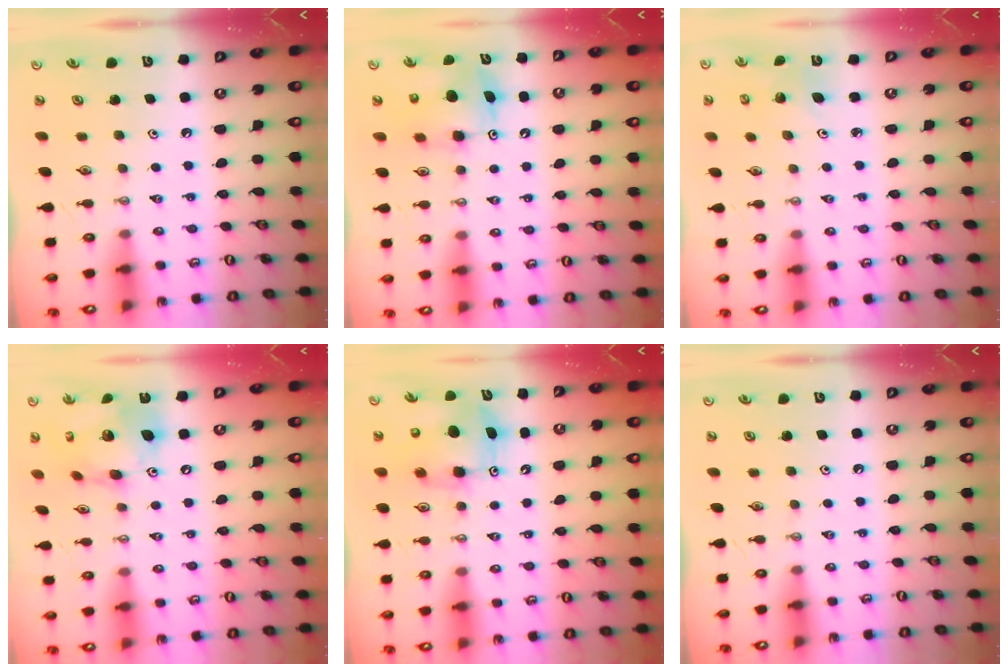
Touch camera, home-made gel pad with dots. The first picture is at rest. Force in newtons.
{"total": 7.7, "press": 7.7, "slide": 0.4}
{"total": 4.0, "press": 3.6, "slide": 1.8}
{"total": 16.8, "press": 16.7, "slide": 1.8}
{"total": 8.4, "press": 8.2, "slide": 2.0}
{"total": 0.0}